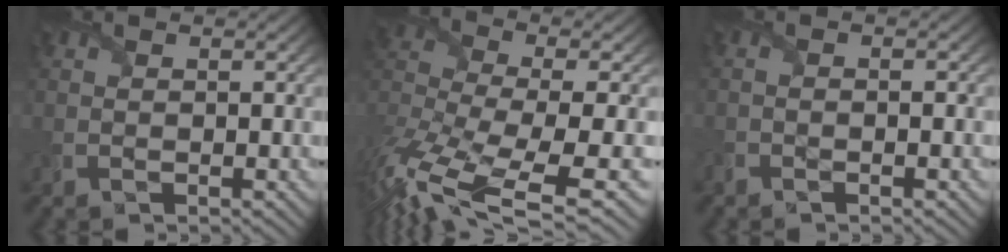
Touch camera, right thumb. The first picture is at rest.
{"total": 13.2, "force": [-7.2, 4.3, 10.2], "torque": [-0.267, -0.016, -0.111]}
{"total": 1.4, "force": [-1.2, -0.3, 0.6], "torque": [-0.012, -0.002, -0.022]}